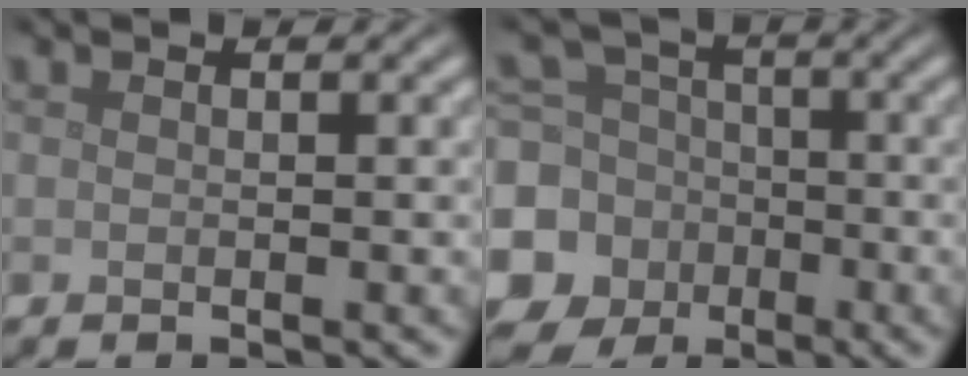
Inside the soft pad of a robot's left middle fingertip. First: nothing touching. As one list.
[{"total": 12.2, "force": [-3.9, 11.2, 3.0], "torque": [-0.108, -0.035, -0.088]}]